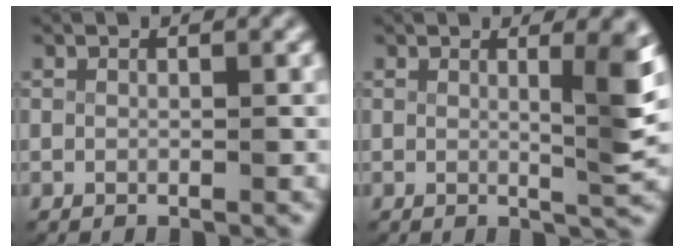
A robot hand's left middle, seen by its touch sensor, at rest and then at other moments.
{"total": 4.2, "force": [0.8, 0.5, 4.1], "torque": [-0.050, -0.014, 0.015]}